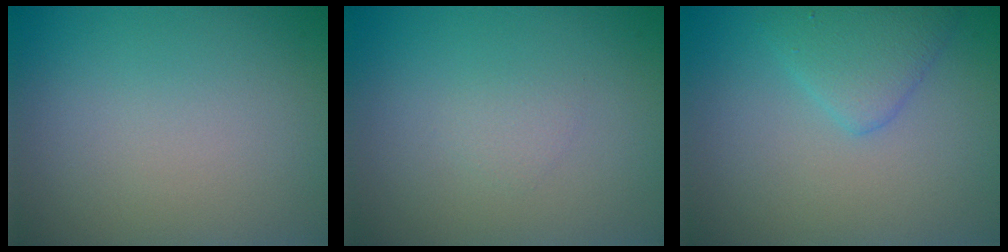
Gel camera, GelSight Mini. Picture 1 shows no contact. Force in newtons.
{"total": 0.8, "press": 0.8, "slide": 0.1}
{"total": 2.7, "press": 2.7, "slide": 0.2}